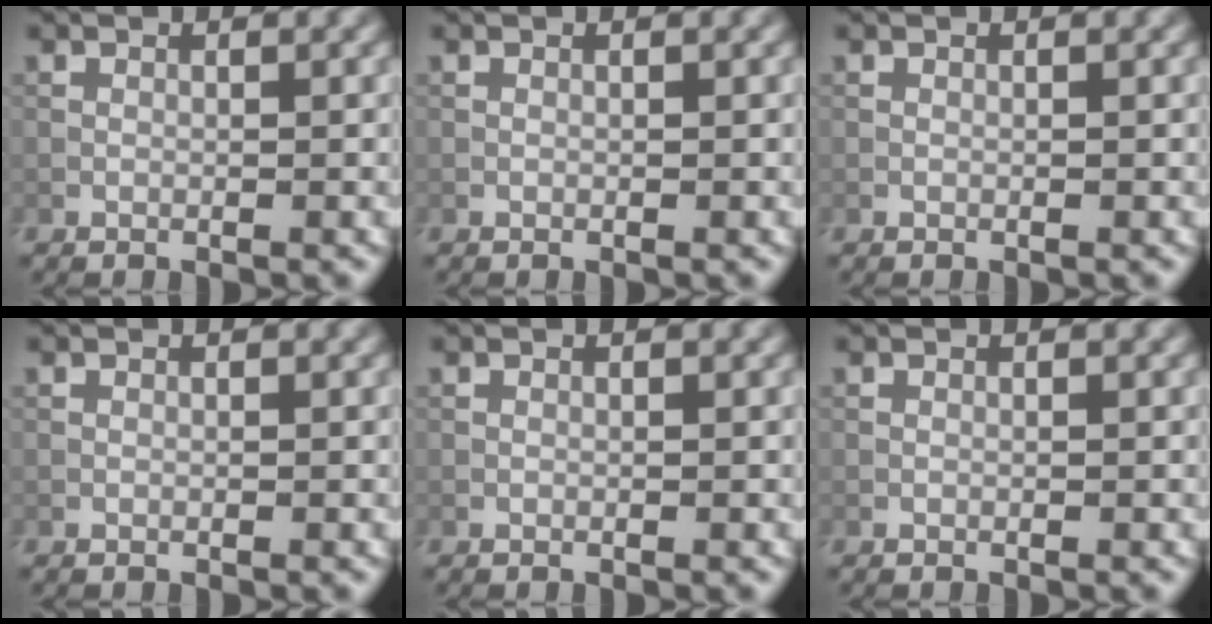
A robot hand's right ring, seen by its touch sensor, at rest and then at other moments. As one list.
[{"total": 0.0}, {"total": 0.0}, {"total": 0.0}, {"total": 0.0}, {"total": 0.0}]